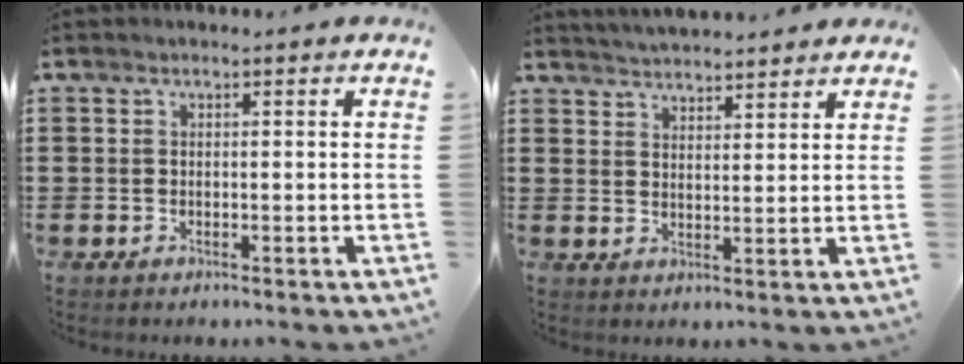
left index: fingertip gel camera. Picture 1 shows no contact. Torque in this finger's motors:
{"motor_torque": [2.14, 0.00, 0.66, 0.13]}